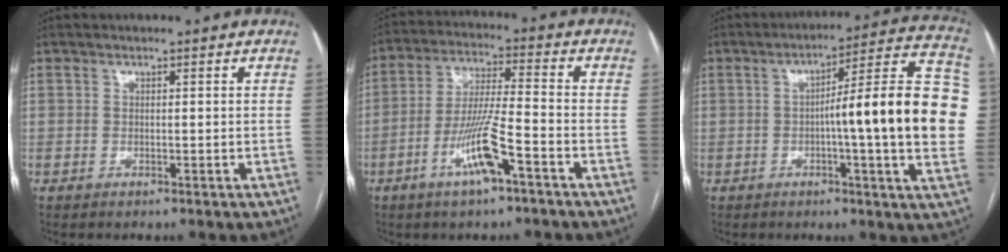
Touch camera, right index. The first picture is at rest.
{"total": 10.2, "force": [-4.9, 0.8, 8.9], "torque": [-0.173, -0.004, -0.091]}
{"total": 20.2, "force": [-0.4, 1.3, 20.1], "torque": [-0.217, 0.035, -0.006]}